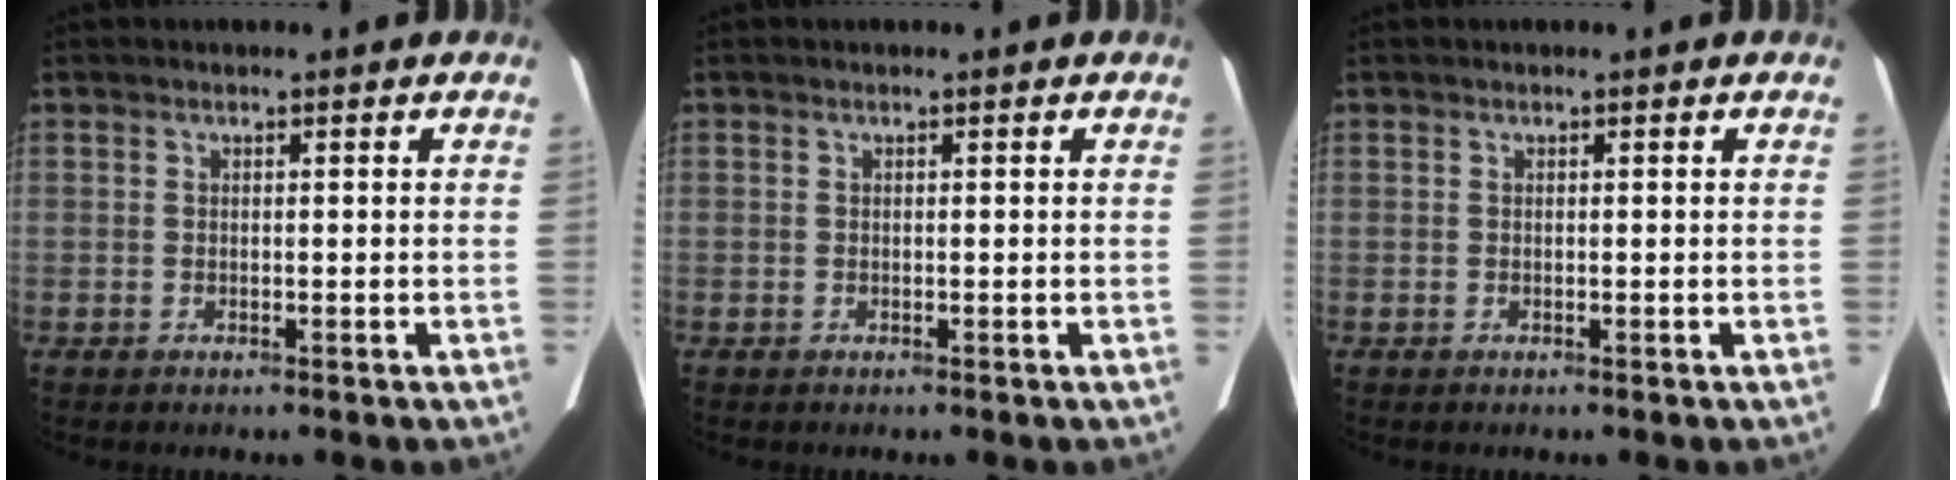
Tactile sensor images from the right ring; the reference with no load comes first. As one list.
[{"total": 0.0}, {"total": 0.0}]